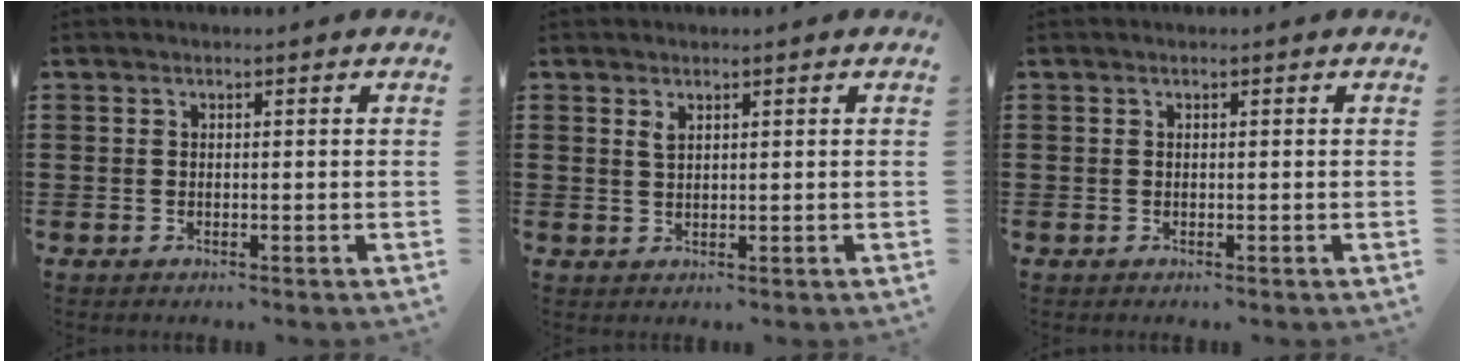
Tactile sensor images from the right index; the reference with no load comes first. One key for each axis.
{"total": 1.5, "fx": 0.8, "fy": 0.6, "fz": 1.1, "tx": -0.024, "ty": 0.004, "tz": 0.014}
{"total": 0.0}